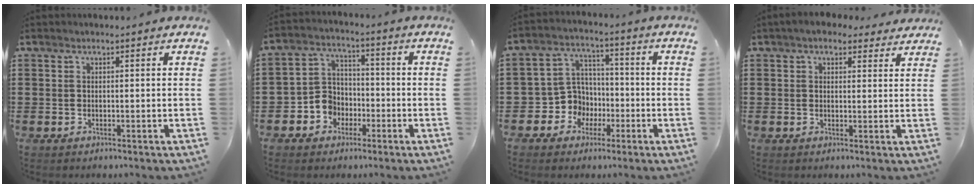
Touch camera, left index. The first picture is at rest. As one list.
[{"total": 5.8, "force": [-2.5, 5.0, 1.4], "torque": [-0.053, 0.010, -0.051]}, {"total": 7.2, "force": [-1.7, 6.8, 1.9], "torque": [-0.077, 0.004, -0.035]}, {"total": 3.5, "force": [2.7, 1.8, 1.3], "torque": [-0.035, 0.002, 0.049]}]